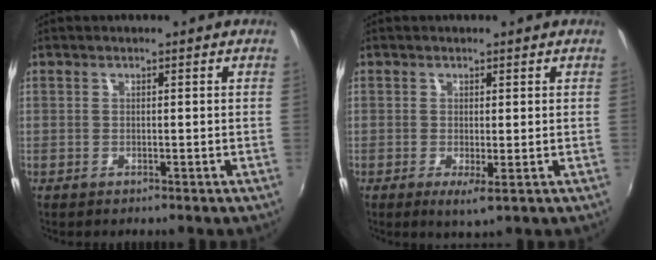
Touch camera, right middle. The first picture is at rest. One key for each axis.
{"total": 2.3, "fx": -0.3, "fy": 0.1, "fz": 2.3, "tx": -0.043, "ty": -0.009, "tz": -0.003}